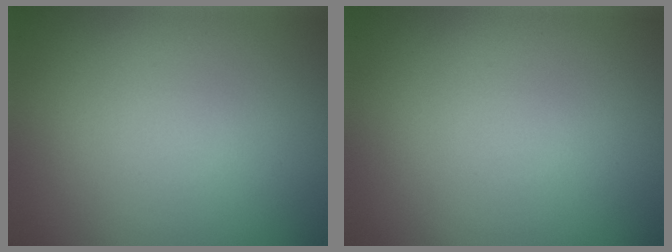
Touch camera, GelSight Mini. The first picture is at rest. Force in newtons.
{"total": 0.0}